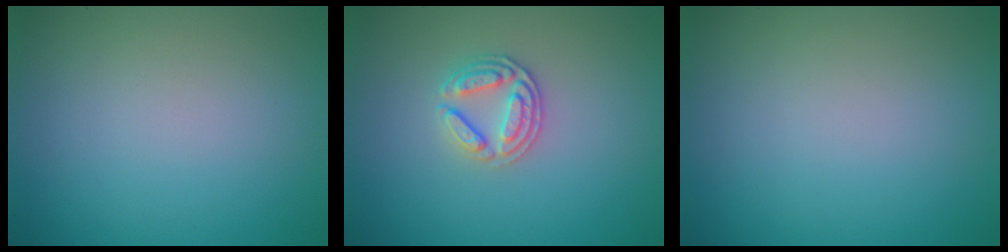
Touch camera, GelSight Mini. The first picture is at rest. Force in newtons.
{"total": 2.6, "press": 2.5, "slide": 0.6}
{"total": 0.0}